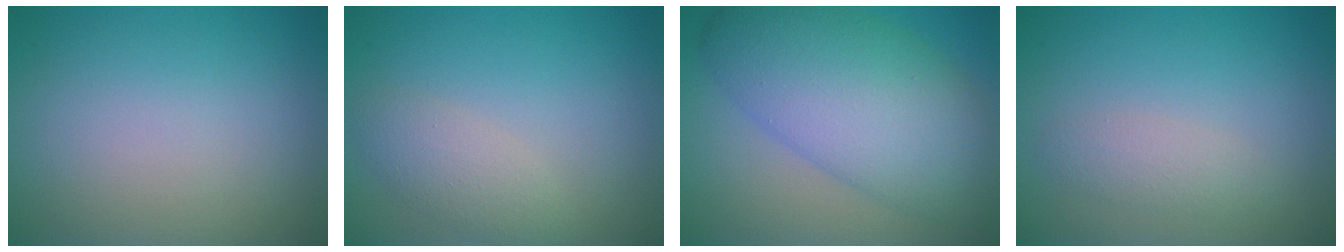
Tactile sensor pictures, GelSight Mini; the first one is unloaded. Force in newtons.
{"total": 2.5, "press": 2.5, "slide": 0.1}
{"total": 10.3, "press": 10.3, "slide": 0.1}
{"total": 1.7, "press": 1.7, "slide": 0.0}